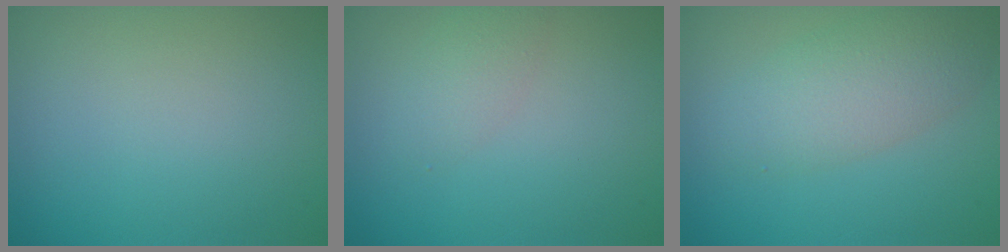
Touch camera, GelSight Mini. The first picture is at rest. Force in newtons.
{"total": 1.8, "press": 1.8, "slide": 0.0}
{"total": 4.5, "press": 4.5, "slide": 0.3}